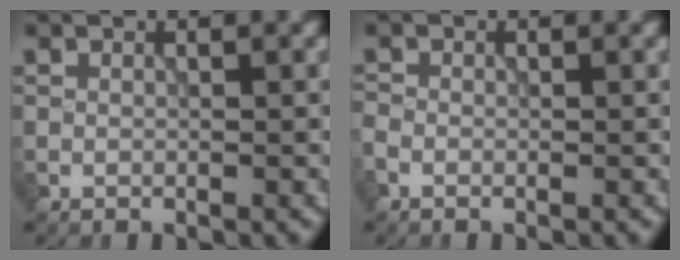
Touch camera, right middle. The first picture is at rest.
{"total": 0.9, "force": [-0.6, 0.6, 0.3], "torque": [-0.007, 0.000, -0.017]}